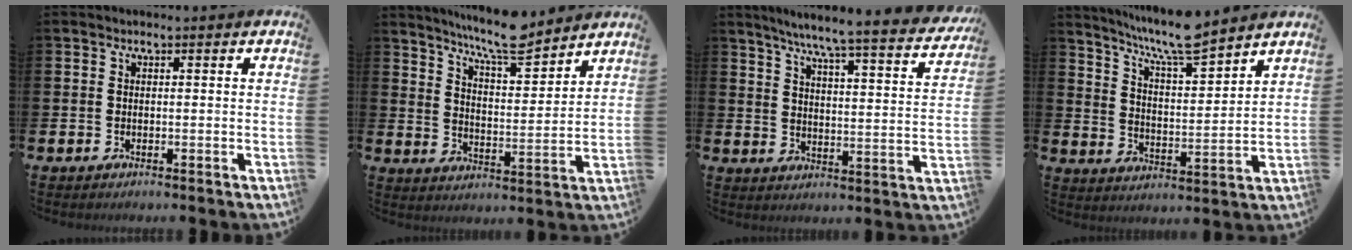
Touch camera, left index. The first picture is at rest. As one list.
[{"total": 8.7, "force": [8.1, 1.2, 2.9], "torque": [-0.069, -0.050, 0.144]}, {"total": 6.6, "force": [5.7, -0.2, 3.2], "torque": [-0.079, -0.050, 0.091]}, {"total": 8.2, "force": [7.7, 0.5, 2.9], "torque": [-0.084, -0.046, 0.137]}]